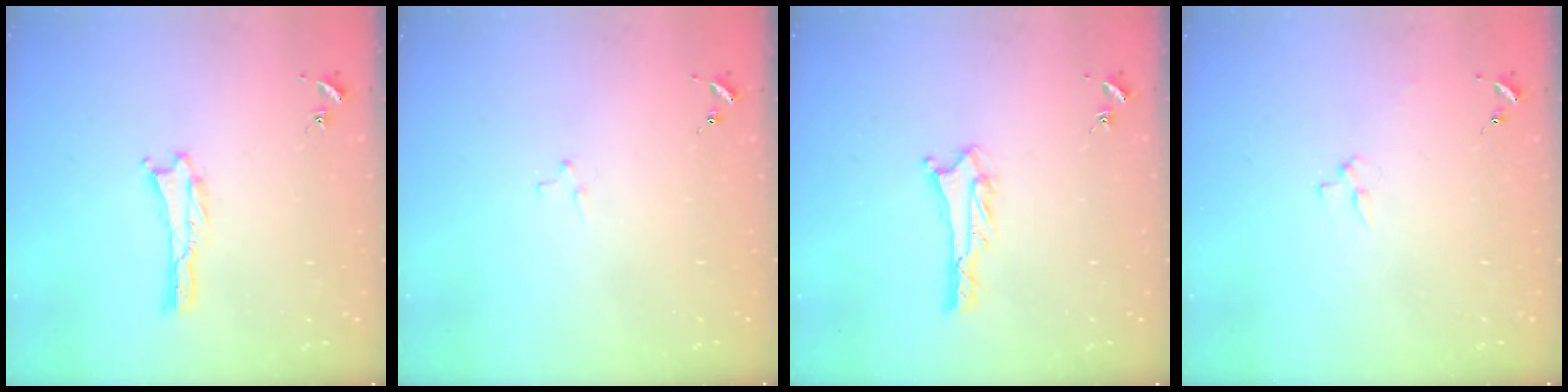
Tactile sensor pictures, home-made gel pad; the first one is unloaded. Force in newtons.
{"total": 2.1, "press": 2.1, "slide": 0.2}
{"total": 2.7, "press": 2.7, "slide": 0.2}
{"total": 2.3, "press": 2.3, "slide": 0.3}